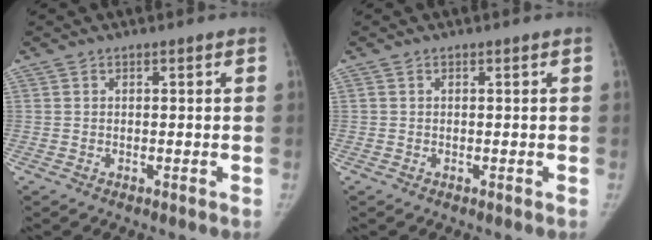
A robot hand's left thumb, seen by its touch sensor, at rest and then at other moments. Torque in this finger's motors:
{"motor_torque": [-0.04, 0.08, 0.03, 0.47, 0.01]}